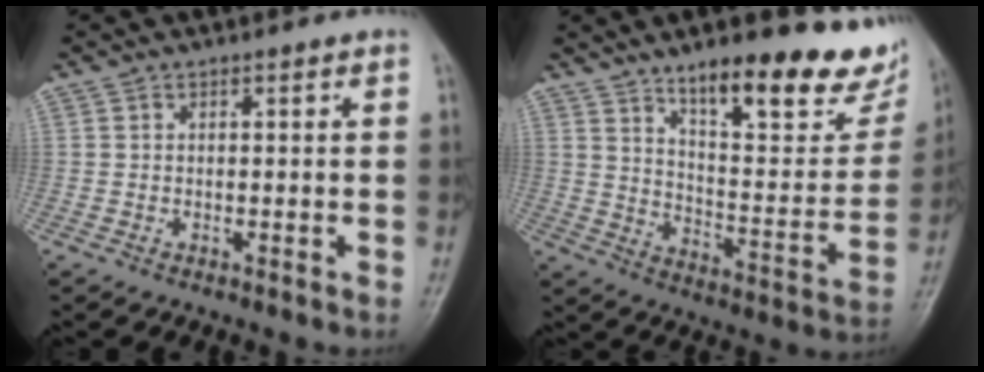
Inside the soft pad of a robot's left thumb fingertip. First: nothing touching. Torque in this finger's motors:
{"motor_torque": [1.04, 0.93, 1.45, -1.32, 0.12]}